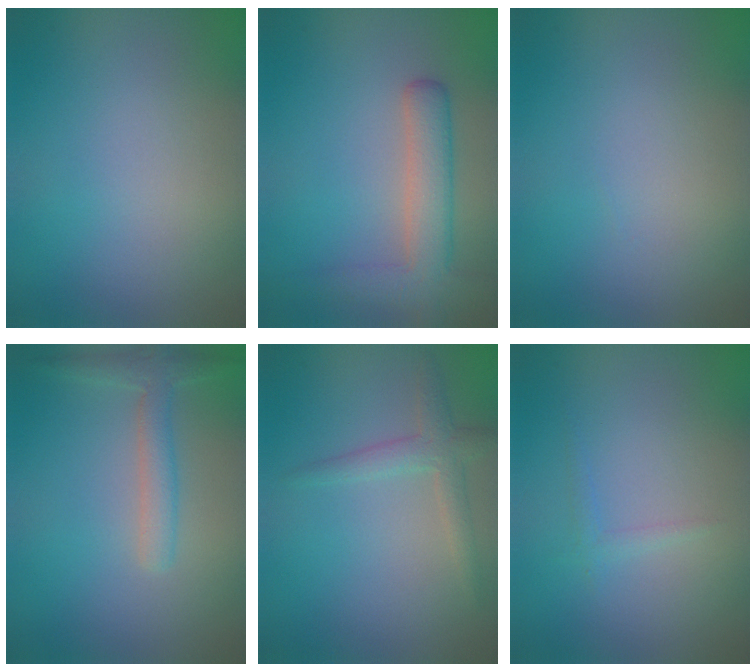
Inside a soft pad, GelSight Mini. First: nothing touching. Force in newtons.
{"total": 4.3, "press": 4.3, "slide": 0.2}
{"total": 0.0}
{"total": 2.4, "press": 2.4, "slide": 0.1}
{"total": 2.1, "press": 2.0, "slide": 0.1}
{"total": 0.8, "press": 0.8, "slide": 0.1}